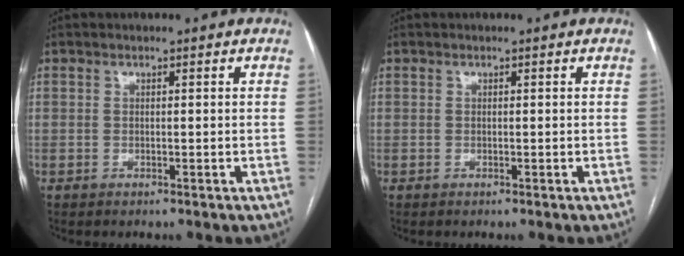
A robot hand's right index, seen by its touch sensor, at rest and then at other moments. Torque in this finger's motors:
{"motor_torque": [0.00, 0.00, 0.00, 0.00]}